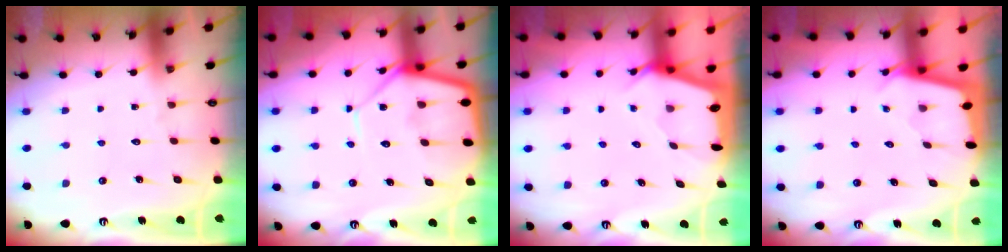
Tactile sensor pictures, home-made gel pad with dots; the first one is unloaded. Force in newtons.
{"total": 12.0, "press": 12.0, "slide": 1.2}
{"total": 2.5, "press": 2.5, "slide": 0.3}
{"total": 1.8, "press": 1.8, "slide": 0.2}